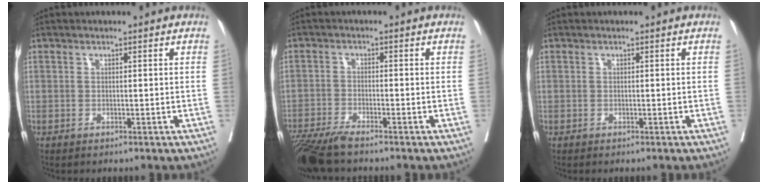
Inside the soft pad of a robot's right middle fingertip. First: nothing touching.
{"total": 7.3, "force": [-6.2, 0.3, 3.9], "torque": [-0.064, -0.022, -0.113]}
{"total": 1.0, "force": [-0.9, 0.1, 0.3], "torque": [-0.004, -0.002, -0.016]}